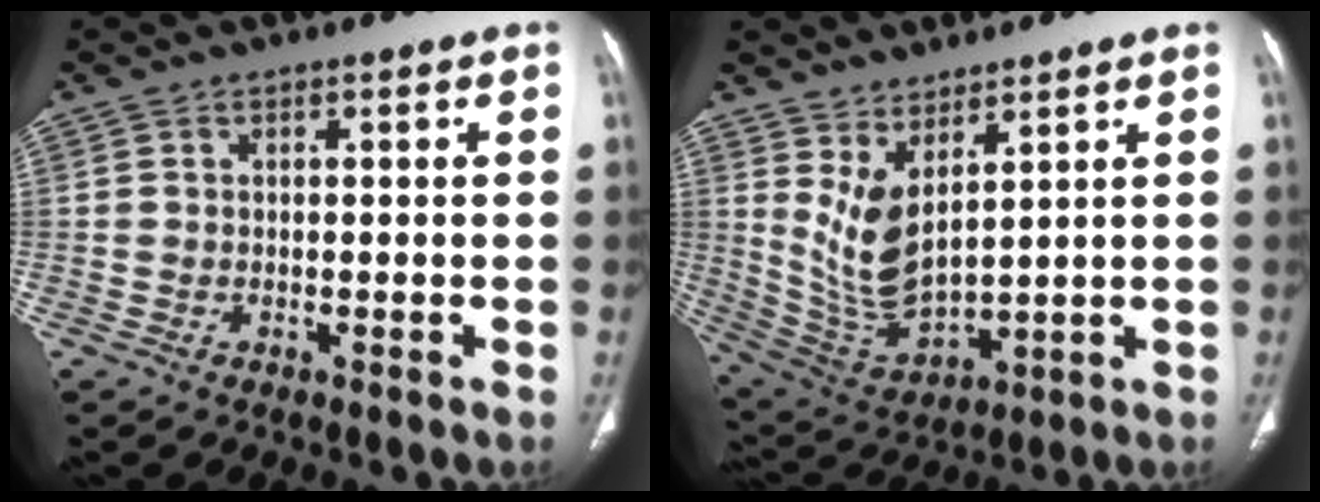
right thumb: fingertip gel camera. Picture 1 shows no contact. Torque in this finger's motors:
{"motor_torque": [-0.84, 1.27, 0.93, 0.49, 0.09]}